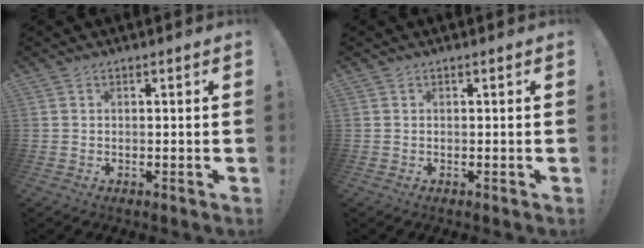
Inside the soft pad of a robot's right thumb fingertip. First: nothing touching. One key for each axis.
{"total": 0.0}